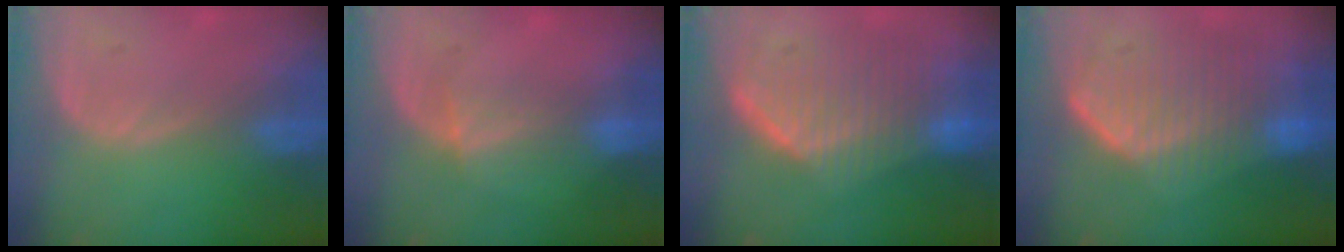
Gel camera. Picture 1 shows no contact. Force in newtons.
{"total": 3.0, "press": 2.8, "slide": 1.1}
{"total": 10.0, "press": 9.0, "slide": 4.3}
{"total": 10.8, "press": 9.4, "slide": 5.3}